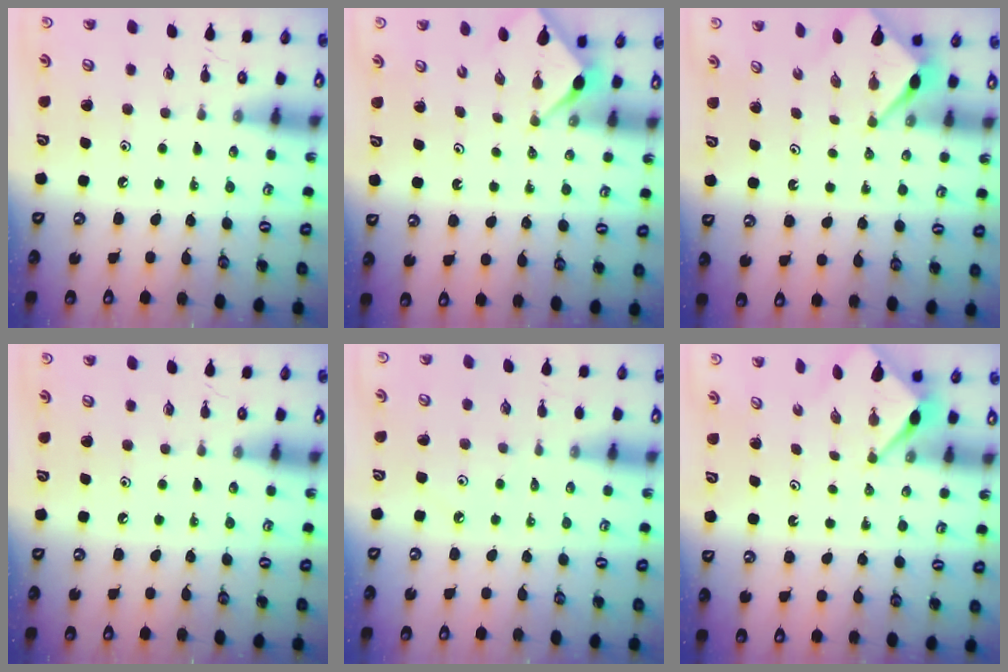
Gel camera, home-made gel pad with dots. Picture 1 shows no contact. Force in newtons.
{"total": 3.0, "press": 2.9, "slide": 0.4}
{"total": 3.0, "press": 2.9, "slide": 0.3}
{"total": 0.0}
{"total": 1.5, "press": 1.4, "slide": 0.4}
{"total": 3.0, "press": 2.9, "slide": 0.3}